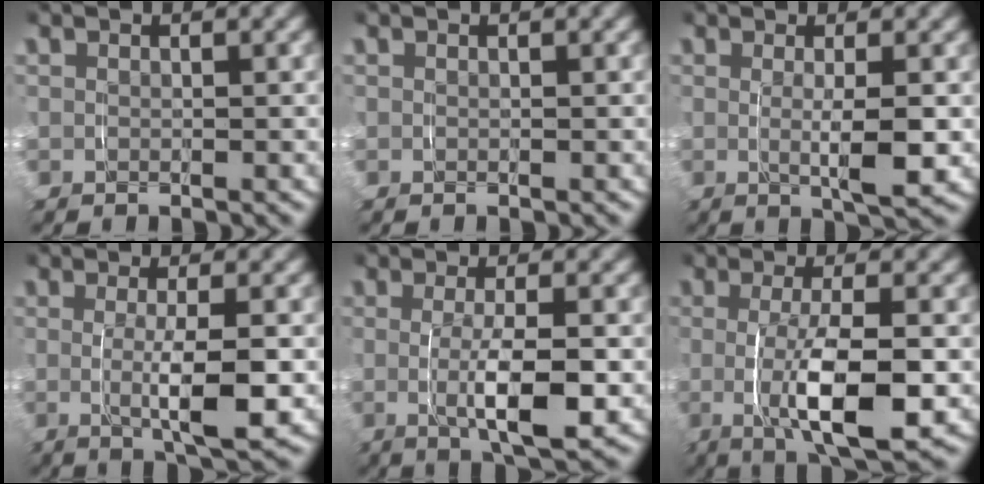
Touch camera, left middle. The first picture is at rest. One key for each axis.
{"total": 0.0}
{"total": 3.5, "fx": 0.1, "fy": 0.1, "fz": 3.5, "tx": -0.054, "ty": -0.010, "tz": 0.006}
{"total": 4.8, "fx": -0.1, "fy": 0.5, "fz": 4.8, "tx": -0.077, "ty": -0.010, "tz": 0.002}
{"total": 5.0, "fx": -0.4, "fy": 0.8, "fz": 4.9, "tx": -0.082, "ty": -0.011, "tz": -0.003}
{"total": 7.1, "fx": -1.0, "fy": 1.8, "fz": 6.8, "tx": -0.110, "ty": -0.008, "tz": -0.011}